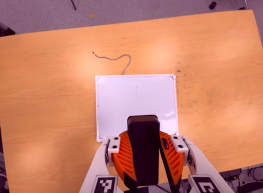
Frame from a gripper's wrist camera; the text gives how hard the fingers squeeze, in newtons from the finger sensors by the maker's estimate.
{"total": 10.9, "left": 10.6, "right": 11.1}